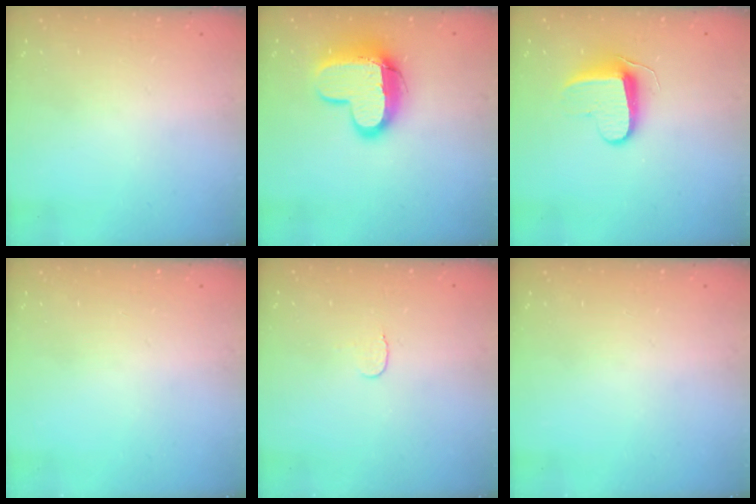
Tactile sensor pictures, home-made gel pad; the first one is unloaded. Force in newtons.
{"total": 14.2, "press": 14.2, "slide": 1.1}
{"total": 9.0, "press": 8.9, "slide": 0.7}
{"total": 0.0}
{"total": 3.6, "press": 3.6, "slide": 0.4}
{"total": 0.0}